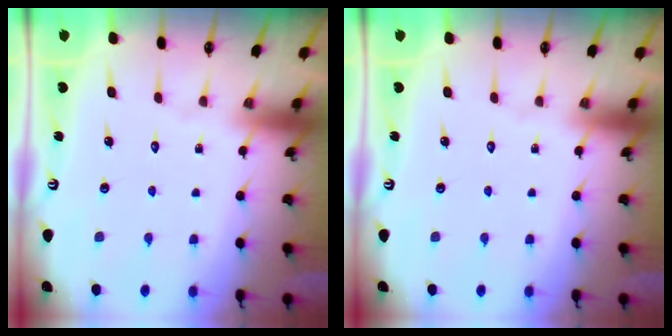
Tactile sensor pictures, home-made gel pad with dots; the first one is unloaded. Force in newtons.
{"total": 0.0}